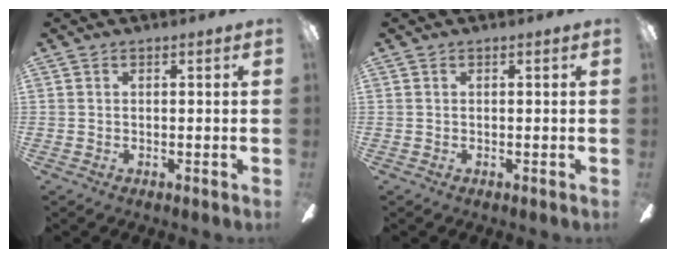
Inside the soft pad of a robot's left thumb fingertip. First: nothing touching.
{"total": 0.0}